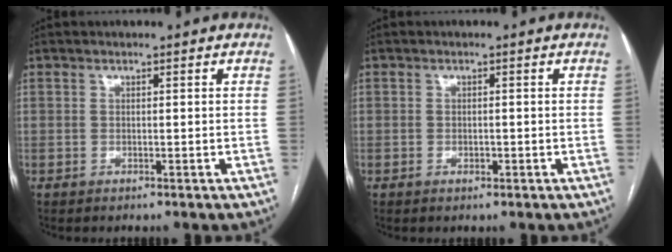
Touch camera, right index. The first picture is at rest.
{"total": 1.0, "force": [-0.5, 0.5, 0.7], "torque": [-0.013, 0.000, -0.005]}